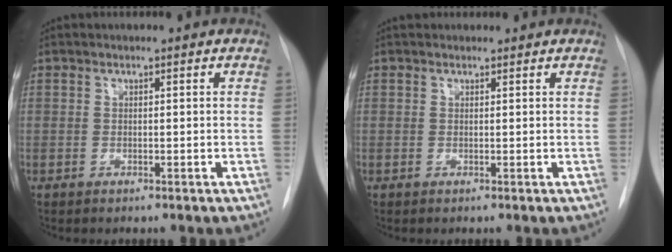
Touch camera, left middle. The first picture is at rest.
{"total": 2.0, "force": [1.8, 0.7, 0.3], "torque": [0.000, 0.025, 0.027]}